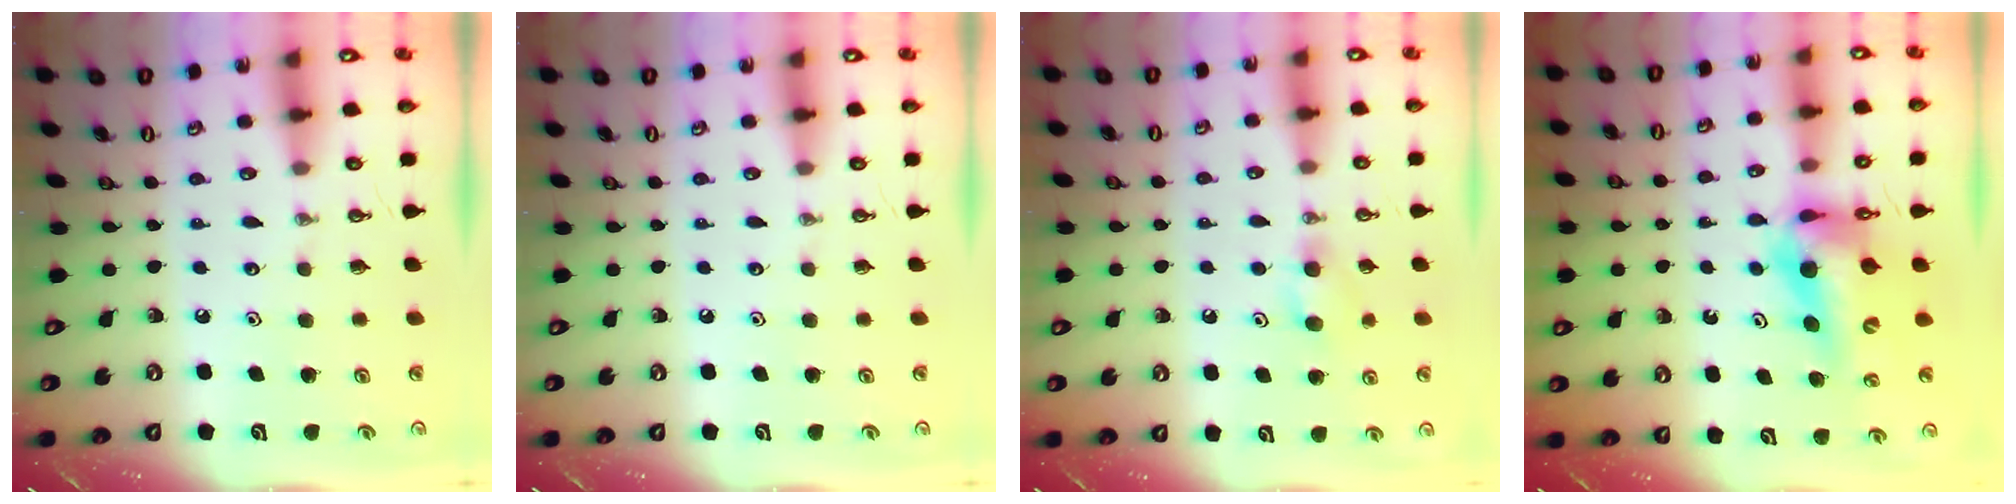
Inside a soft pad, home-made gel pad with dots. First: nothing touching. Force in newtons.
{"total": 0.0}
{"total": 5.1, "press": 4.9, "slide": 1.3}
{"total": 11.8, "press": 11.8, "slide": 1.1}